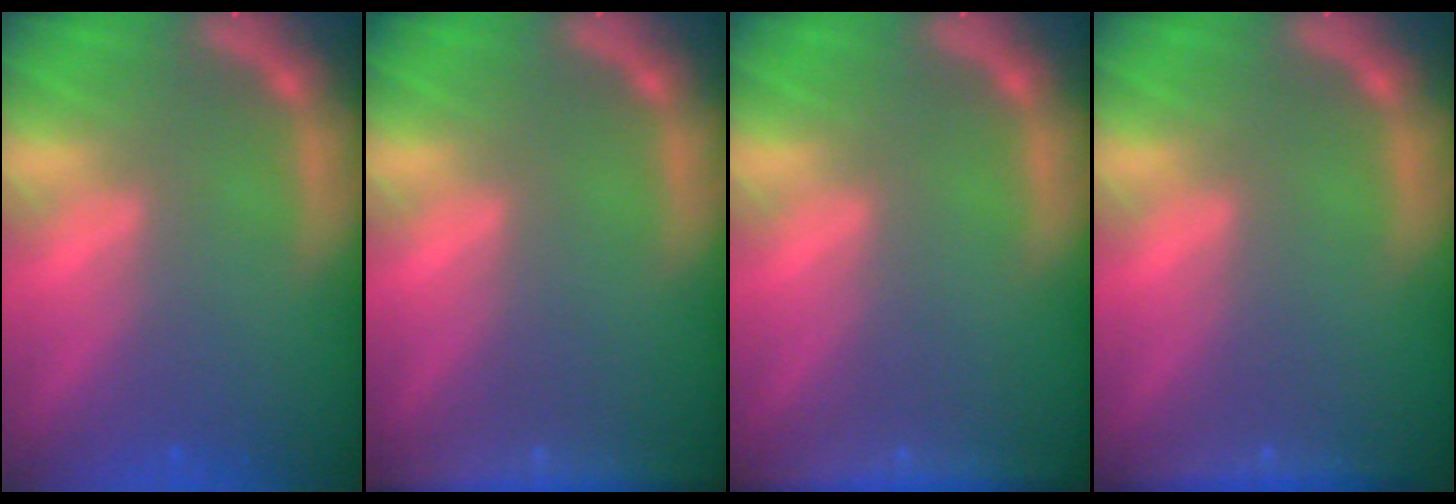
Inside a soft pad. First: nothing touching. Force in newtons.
{"total": 5.5}
{"total": 4.4}
{"total": 2.9}